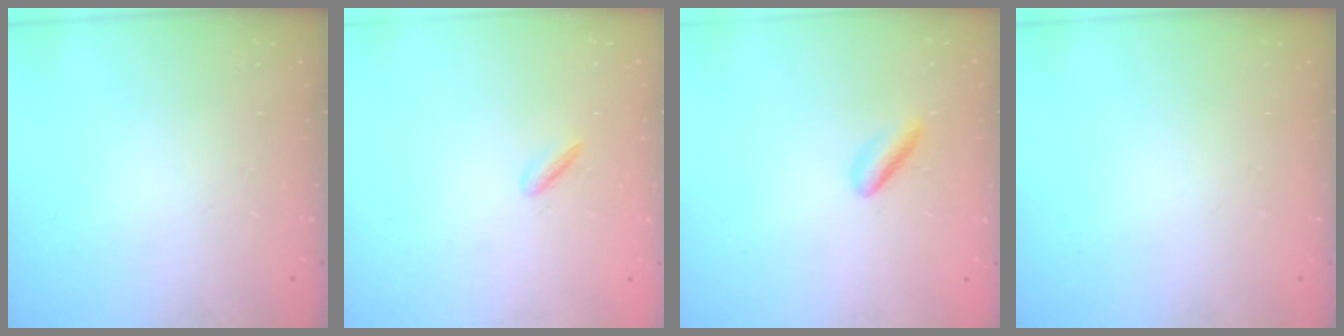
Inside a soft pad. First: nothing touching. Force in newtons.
{"total": 2.2, "press": 2.1, "slide": 0.6}
{"total": 2.9, "press": 2.9, "slide": 0.4}
{"total": 0.0}